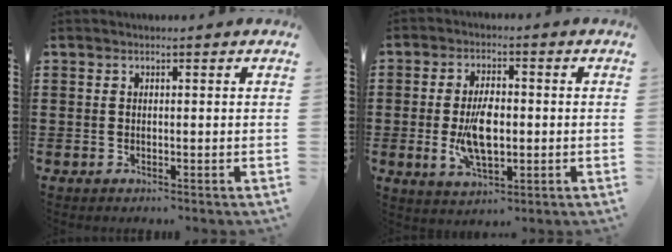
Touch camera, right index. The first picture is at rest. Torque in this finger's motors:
{"motor_torque": [1.72, 0.42, 0.64, 0.21]}